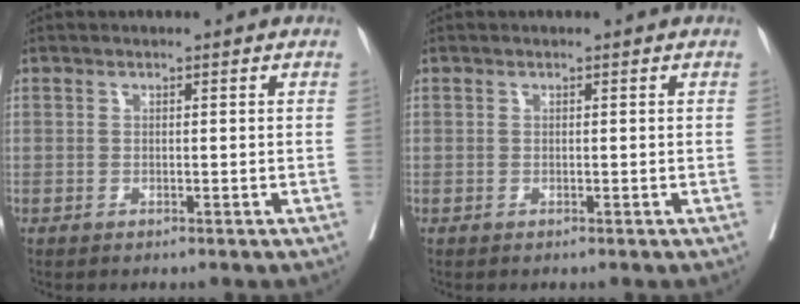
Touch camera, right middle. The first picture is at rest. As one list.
[{"total": 0.0}]